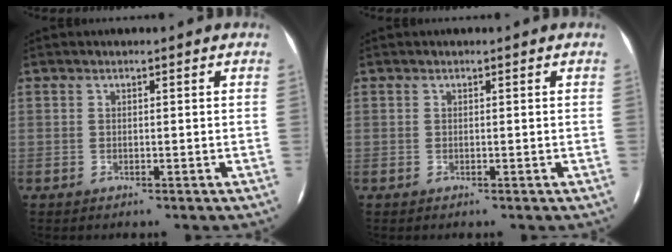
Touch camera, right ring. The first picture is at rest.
{"total": 0.0}